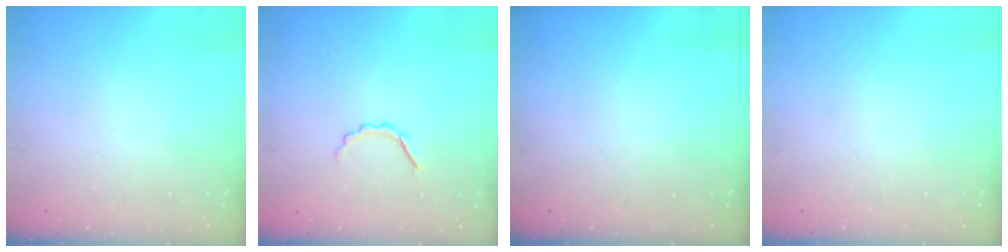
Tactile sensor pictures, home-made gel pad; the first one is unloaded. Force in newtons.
{"total": 3.5, "press": 3.4, "slide": 0.7}
{"total": 0.0}
{"total": 0.0}